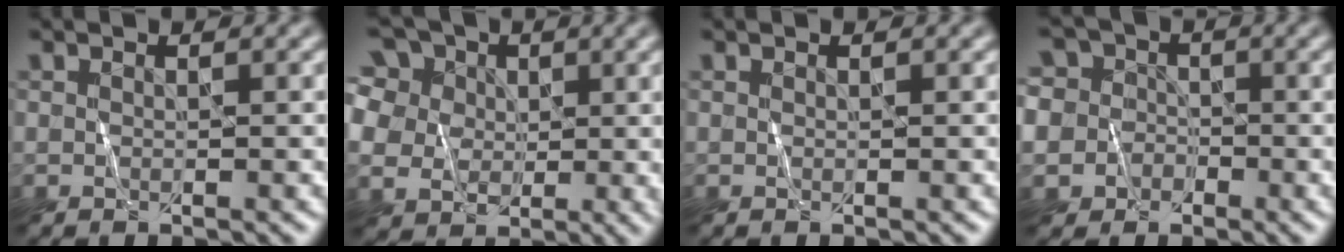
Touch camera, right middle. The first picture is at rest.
{"total": 12.2, "force": [5.0, 9.0, 6.5], "torque": [-0.144, 0.036, 0.076]}
{"total": 0.0}
{"total": 8.8, "force": [-0.6, 8.3, 2.9], "torque": [-0.065, 0.033, -0.059]}